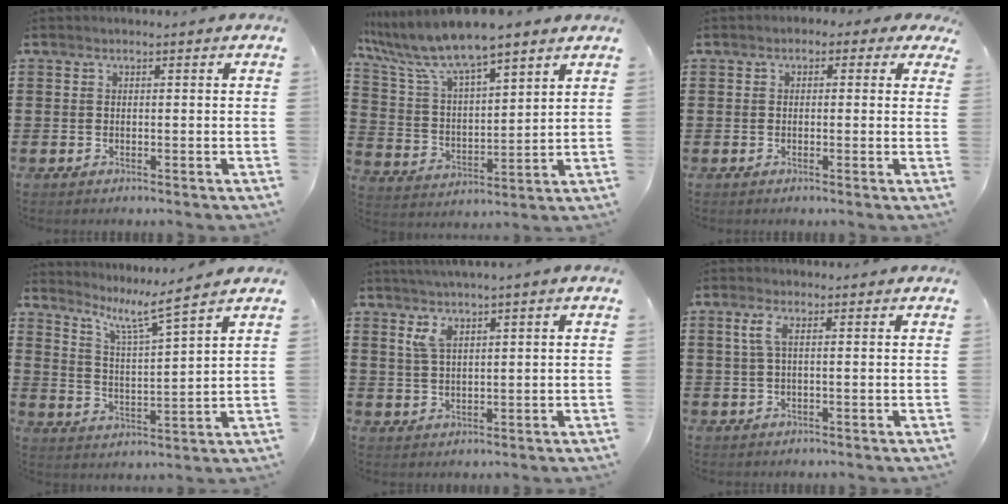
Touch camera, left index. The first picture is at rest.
{"total": 8.7, "force": [7.5, 1.3, 4.3], "torque": [-0.115, -0.035, 0.127]}
{"total": 1.4, "force": [-0.3, 1.2, 0.7], "torque": [-0.019, 0.008, -0.008]}
{"total": 6.8, "force": [5.3, 0.0, 4.2], "torque": [-0.102, -0.028, 0.086]}
{"total": 3.7, "force": [1.8, 0.8, 3.1], "torque": [-0.066, 0.003, 0.032]}
{"total": 2.7, "force": [0.5, 0.6, 2.6], "torque": [-0.059, 0.000, 0.005]}